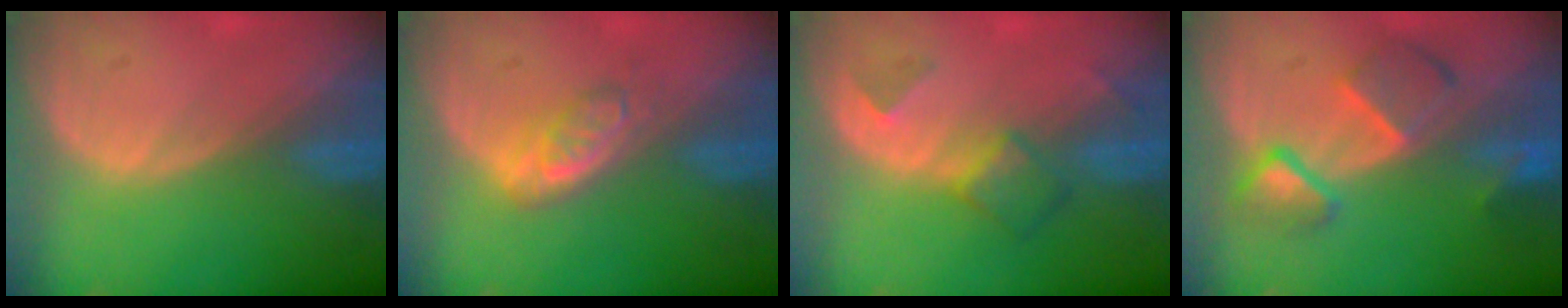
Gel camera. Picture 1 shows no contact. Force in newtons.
{"total": 4.1, "press": 4.0, "slide": 0.3}
{"total": 4.9, "press": 4.3, "slide": 2.2}
{"total": 7.6, "press": 6.7, "slide": 3.7}